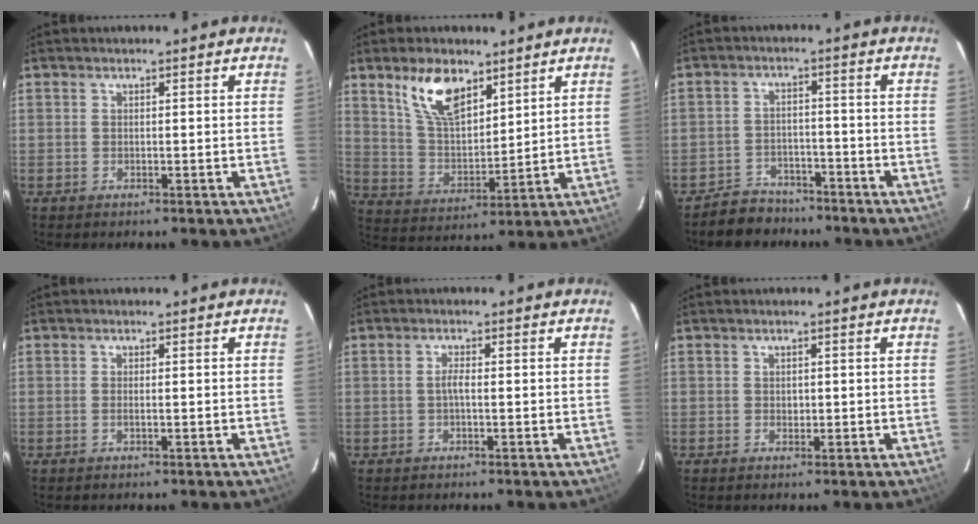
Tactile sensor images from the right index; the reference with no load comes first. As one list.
[{"total": 11.6, "force": [7.2, 5.5, 7.3], "torque": [-0.134, 0.010, 0.146]}, {"total": 6.7, "force": [-5.5, 3.8, 0.6], "torque": [-0.029, 0.022, -0.081]}, {"total": 0.9, "force": [-0.4, 0.0, 0.8], "torque": [-0.013, 0.004, -0.009]}, {"total": 1.5, "force": [-0.3, 0.2, 1.4], "torque": [-0.028, 0.005, -0.009]}, {"total": 0.9, "force": [-0.2, 0.8, 0.4], "torque": [-0.003, 0.003, -0.001]}]